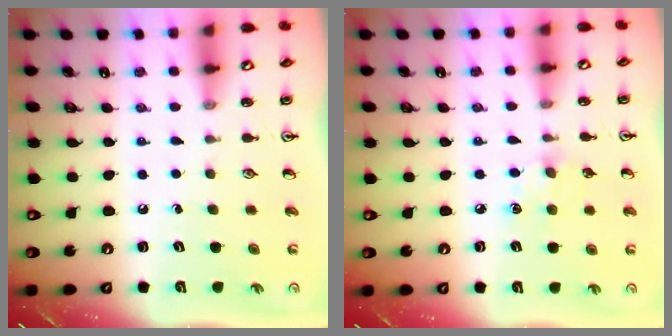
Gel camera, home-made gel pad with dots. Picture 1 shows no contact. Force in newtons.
{"total": 6.6, "press": 6.5, "slide": 0.7}